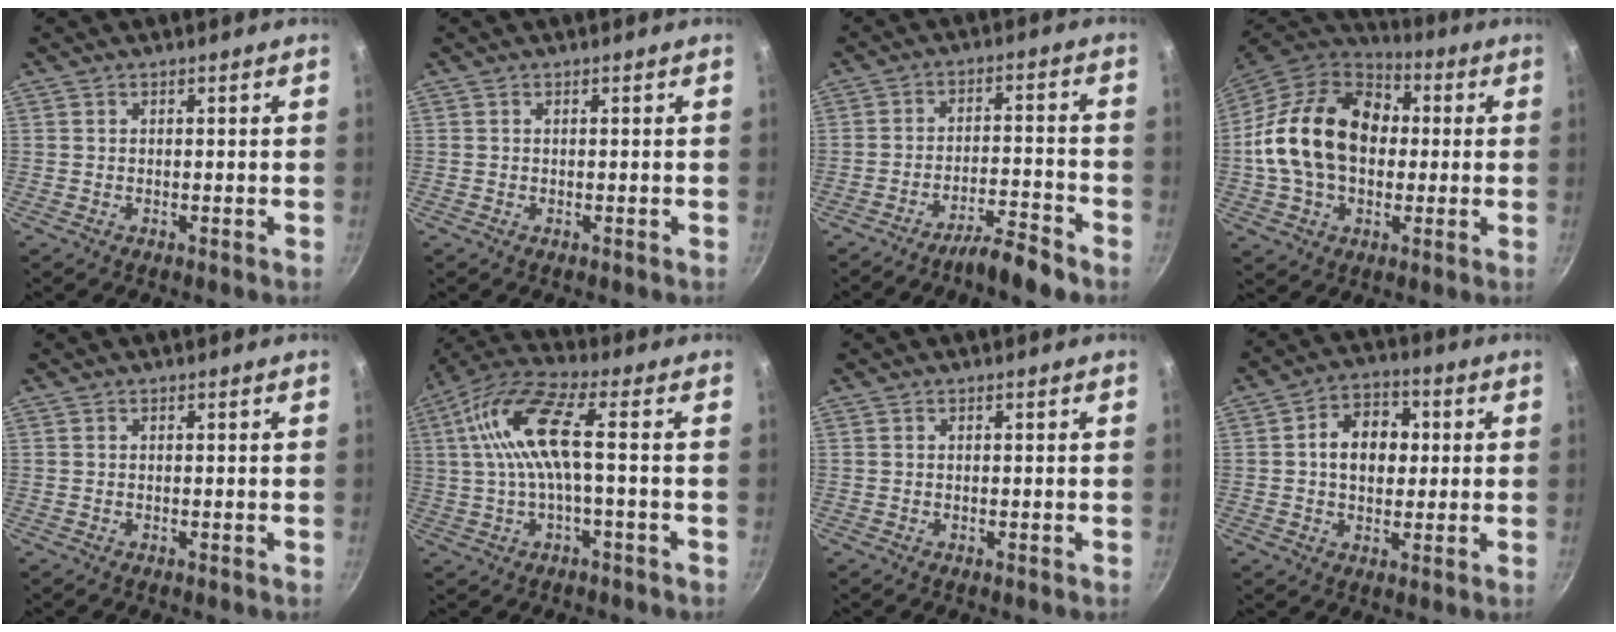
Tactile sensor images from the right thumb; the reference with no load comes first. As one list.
[{"total": 0.0}, {"total": 6.7, "force": [-5.5, 0.7, 3.8], "torque": [-0.070, 0.047, -0.093]}, {"total": 21.5, "force": [1.4, 15.5, 14.9], "torque": [-0.240, 0.036, 0.014]}, {"total": 0.0}, {"total": 12.7, "force": [0.9, 3.6, 12.1], "torque": [-0.247, 0.028, 0.011]}, {"total": 0.0}, {"total": 10.1, "force": [1.1, 7.3, 6.8], "torque": [-0.071, 0.014, 0.007]}]